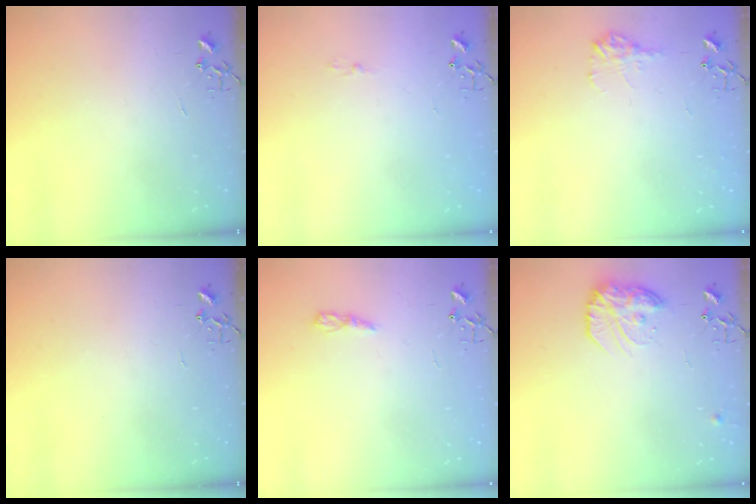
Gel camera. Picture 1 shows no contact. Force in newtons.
{"total": 3.4, "press": 3.4, "slide": 0.5}
{"total": 9.3, "press": 9.3, "slide": 0.3}
{"total": 0.0}
{"total": 6.8, "press": 6.8, "slide": 0.5}
{"total": 15.0, "press": 15.0, "slide": 1.2}